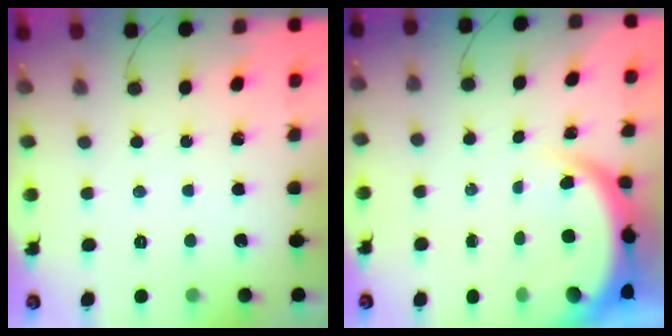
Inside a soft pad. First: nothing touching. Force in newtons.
{"total": 5.5, "press": 5.5, "slide": 0.8}